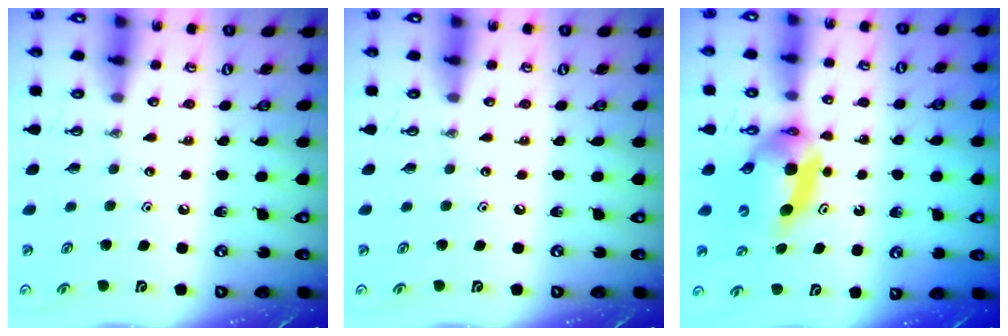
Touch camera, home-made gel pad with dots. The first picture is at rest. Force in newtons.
{"total": 0.0}
{"total": 8.0, "press": 8.0, "slide": 0.5}